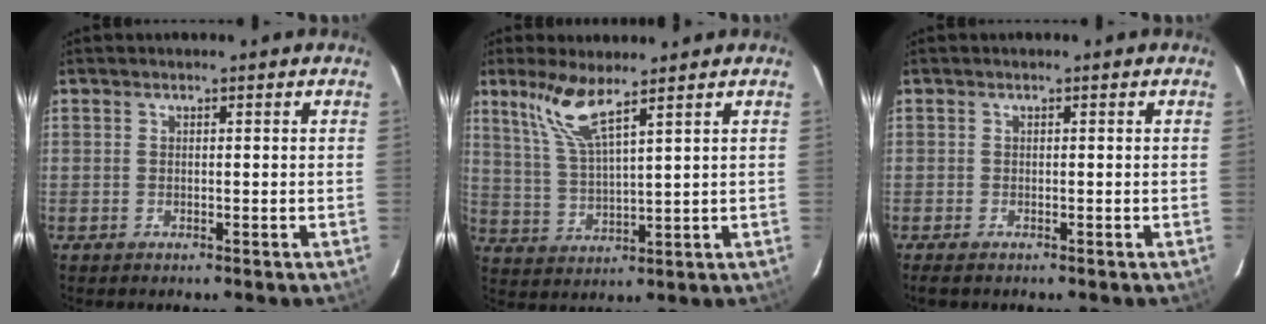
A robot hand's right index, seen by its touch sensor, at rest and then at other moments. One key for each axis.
{"total": 7.9, "fx": 5.5, "fy": 0.7, "fz": 5.6, "tx": -0.117, "ty": 0.003, "tz": 0.120}
{"total": 1.6, "fx": -1.2, "fy": 0.5, "fz": 0.8, "tx": -0.017, "ty": -0.007, "tz": -0.023}